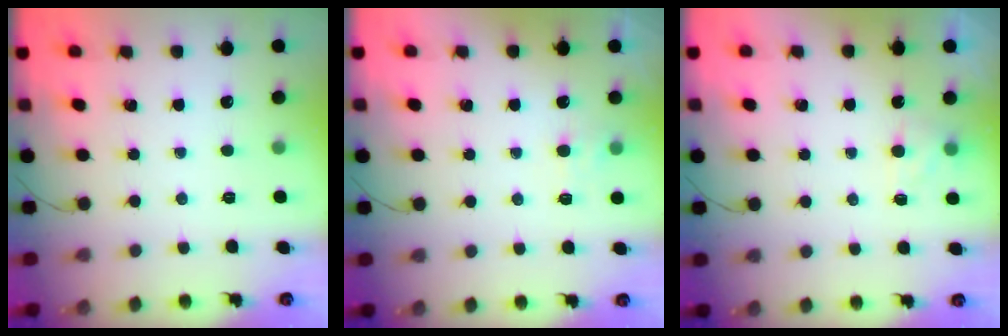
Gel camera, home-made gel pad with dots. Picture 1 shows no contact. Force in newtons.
{"total": 6.1, "press": 5.9, "slide": 1.5}
{"total": 4.0, "press": 3.8, "slide": 1.1}